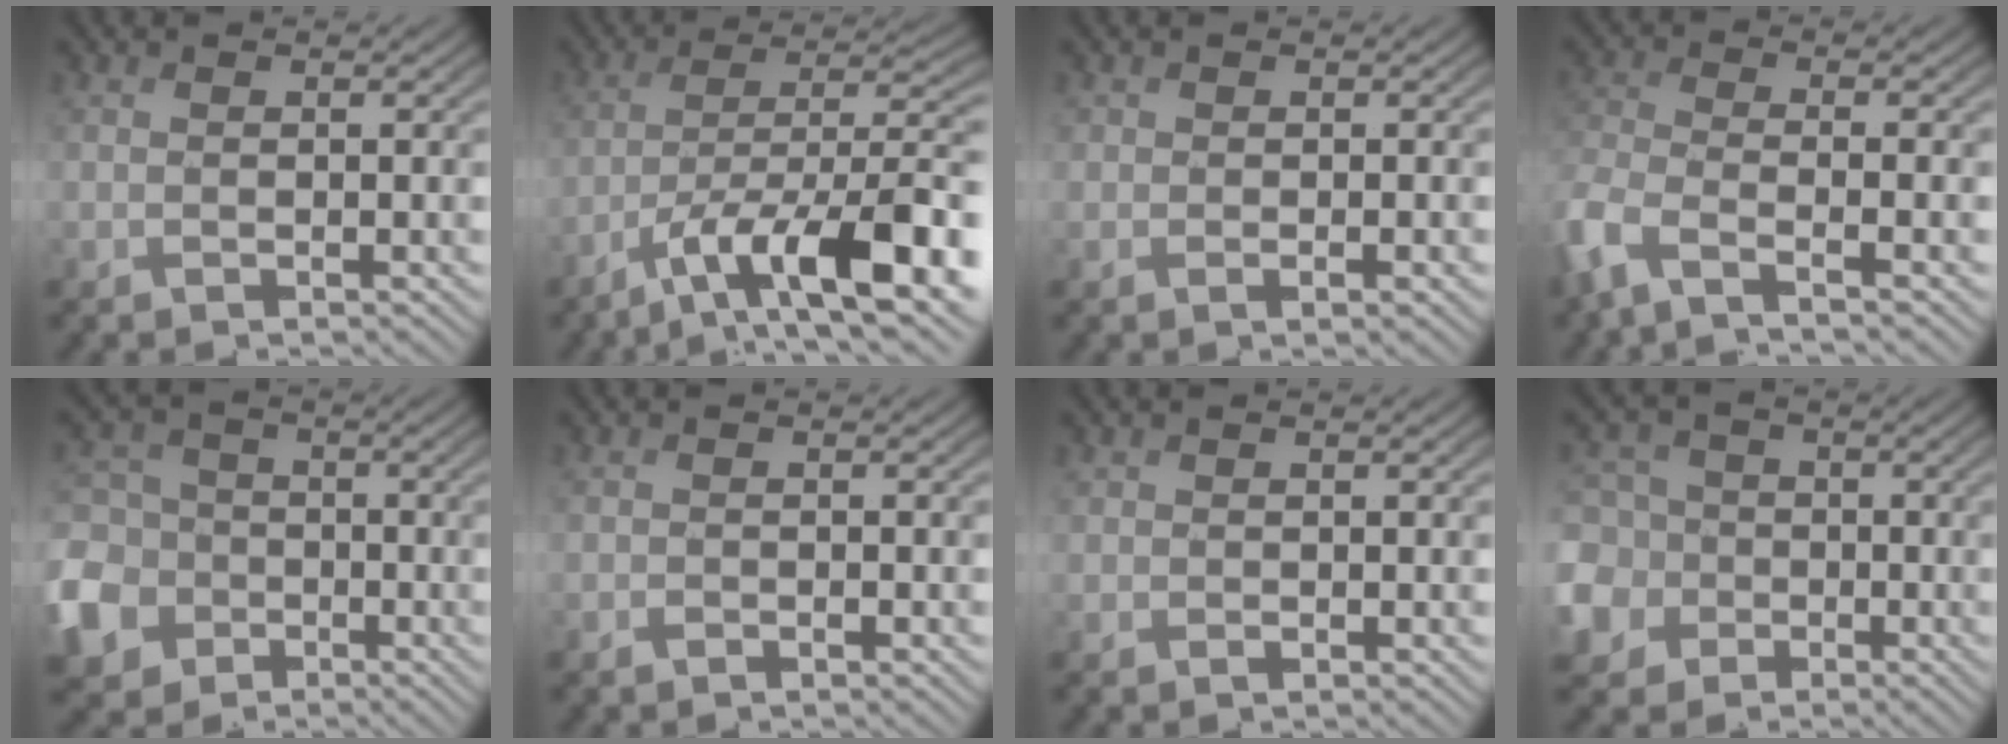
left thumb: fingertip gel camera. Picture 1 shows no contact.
{"total": 13.6, "force": [-6.8, 4.2, 11.0], "torque": [-0.186, -0.005, -0.111]}
{"total": 1.5, "force": [-0.3, 0.9, 1.2], "torque": [-0.020, -0.004, -0.006]}
{"total": 5.9, "force": [-3.8, 1.5, 4.3], "torque": [-0.100, -0.012, -0.088]}
{"total": 11.4, "force": [-4.6, 9.4, 4.5], "torque": [-0.151, -0.037, -0.112]}
{"total": 0.9, "force": [-0.5, 0.4, 0.5], "torque": [-0.009, 0.000, -0.009]}
{"total": 0.7, "force": [0.2, 0.6, 0.3], "torque": [-0.006, -0.003, 0.005]}
{"total": 10.3, "force": [-3.0, 9.2, 3.3], "torque": [-0.127, -0.020, -0.085]}